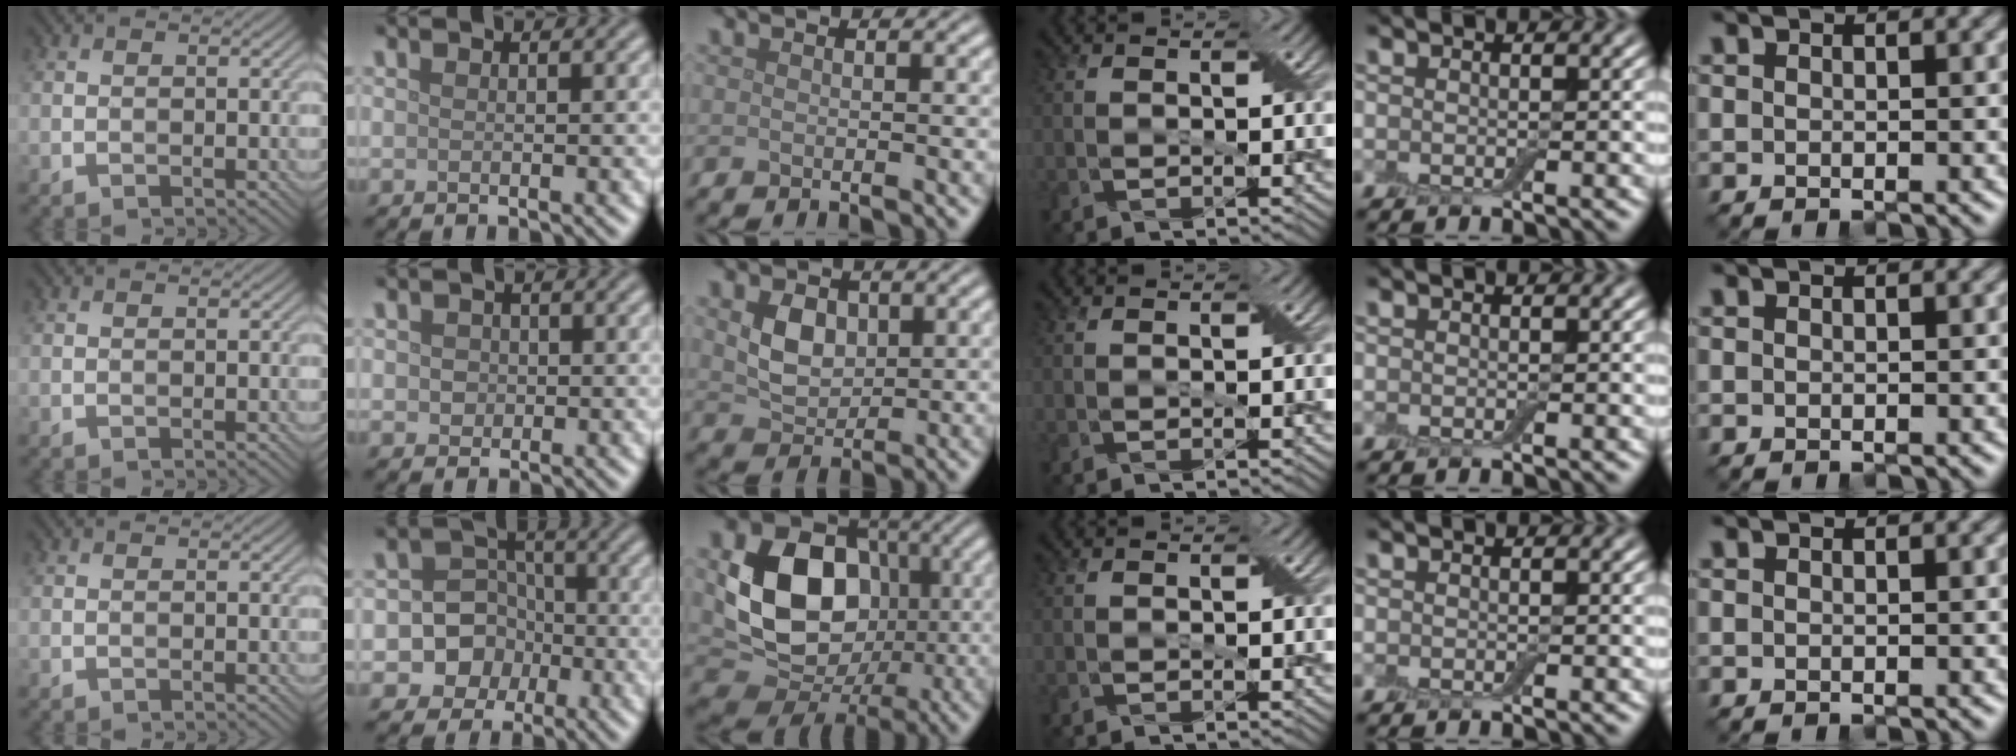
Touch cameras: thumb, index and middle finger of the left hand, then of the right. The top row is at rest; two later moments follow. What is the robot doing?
{"motion": "press", "object": "electronic device side button"}